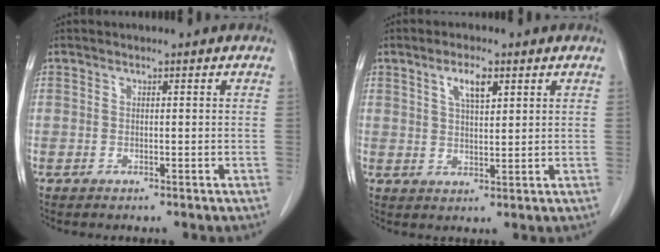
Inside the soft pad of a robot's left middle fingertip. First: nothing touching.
{"total": 4.4, "force": [2.3, 1.1, 3.5], "torque": [-0.068, 0.001, 0.042]}